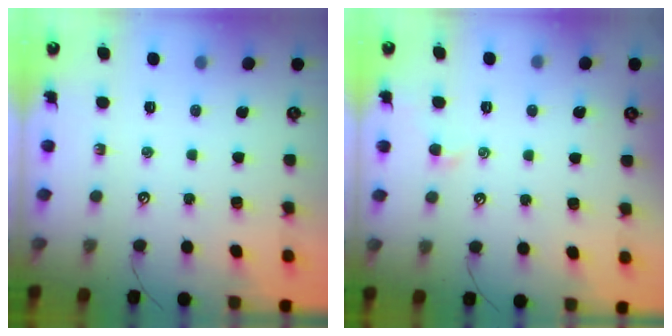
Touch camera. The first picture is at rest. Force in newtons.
{"total": 0.0}